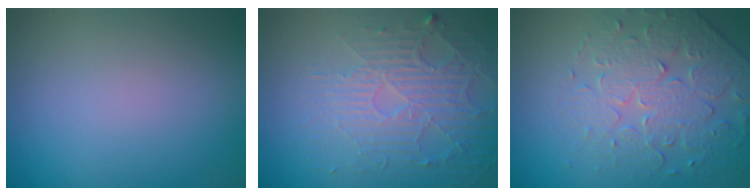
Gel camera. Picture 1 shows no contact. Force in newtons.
{"total": 4.1, "press": 3.4, "slide": 2.3}
{"total": 4.2, "press": 4.1, "slide": 1.2}